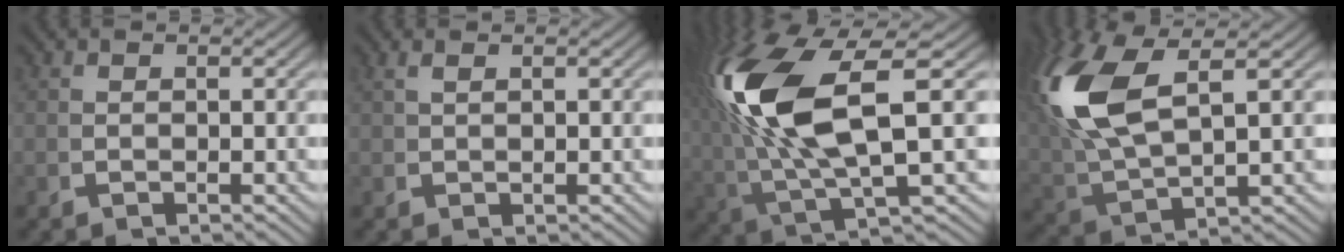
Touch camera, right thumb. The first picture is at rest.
{"total": 0.8, "force": [0.7, -0.3, 0.3], "torque": [-0.004, 0.003, 0.018]}
{"total": 14.3, "force": [0.6, 7.6, 12.1], "torque": [-0.254, -0.028, 0.028]}
{"total": 9.8, "force": [2.4, 5.8, 7.6], "torque": [-0.187, -0.009, 0.054]}